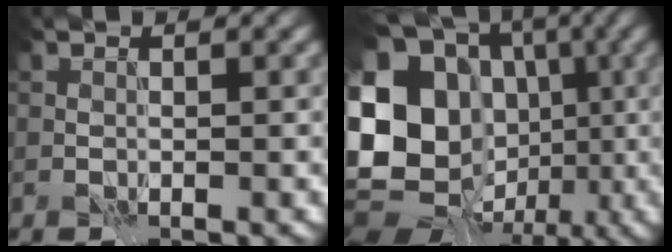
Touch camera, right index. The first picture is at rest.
{"total": 21.9, "force": [-0.1, 19.0, 10.8], "torque": [-0.236, 0.020, -0.038]}